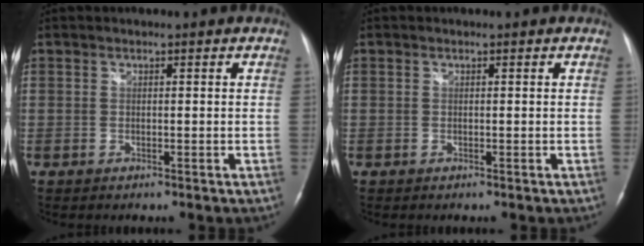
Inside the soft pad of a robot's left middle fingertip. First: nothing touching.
{"total": 0.0}